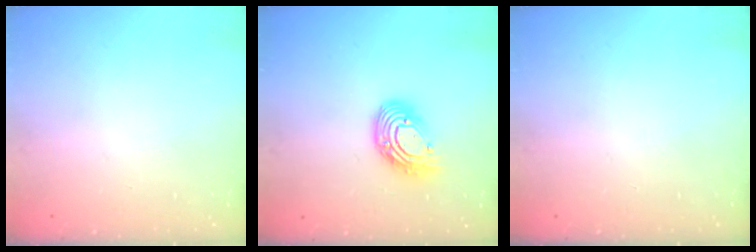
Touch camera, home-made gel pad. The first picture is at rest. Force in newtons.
{"total": 11.5, "press": 11.4, "slide": 0.9}
{"total": 0.0}